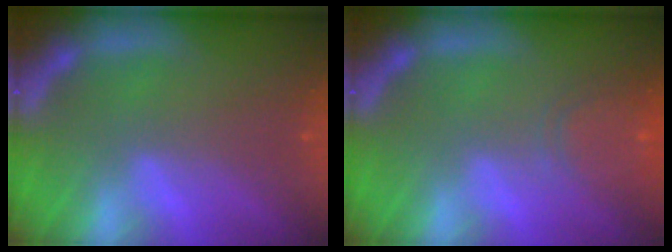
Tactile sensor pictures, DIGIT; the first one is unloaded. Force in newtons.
{"total": 4.6}